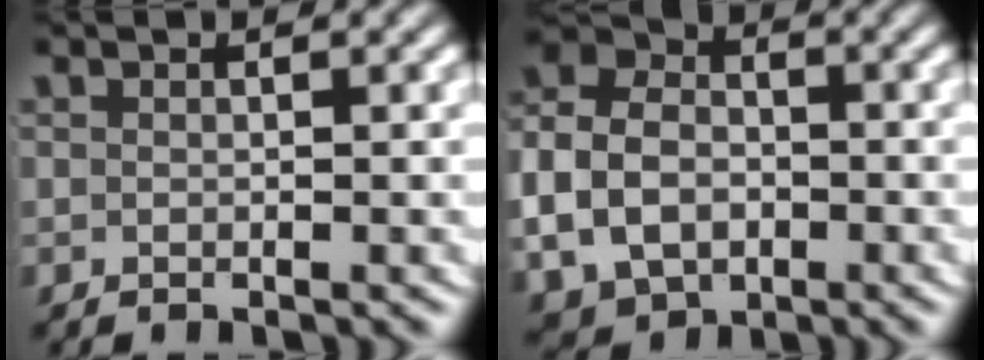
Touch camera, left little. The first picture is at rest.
{"total": 10.3, "force": [-0.8, 8.6, 5.6], "torque": [-0.115, -0.021, -0.015]}